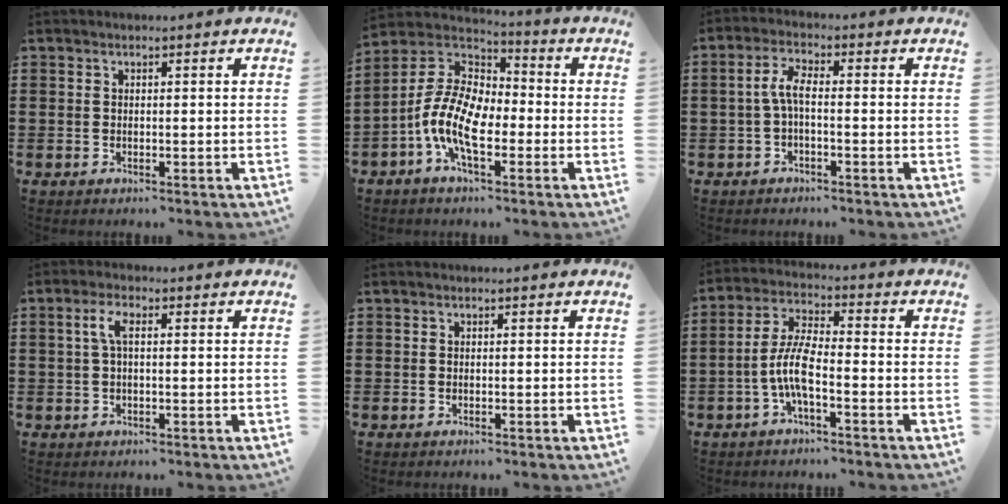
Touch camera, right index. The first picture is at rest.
{"total": 11.2, "force": [-3.7, 5.3, 9.2], "torque": [-0.229, -0.013, -0.081]}
{"total": 3.9, "force": [-0.8, 1.2, 3.6], "torque": [-0.089, 0.000, -0.023]}
{"total": 3.1, "force": [0.3, 1.1, 2.9], "torque": [-0.065, 0.004, 0.001]}
{"total": 0.0}
{"total": 6.8, "force": [-2.4, 1.8, 6.1], "torque": [-0.152, -0.014, -0.055]}